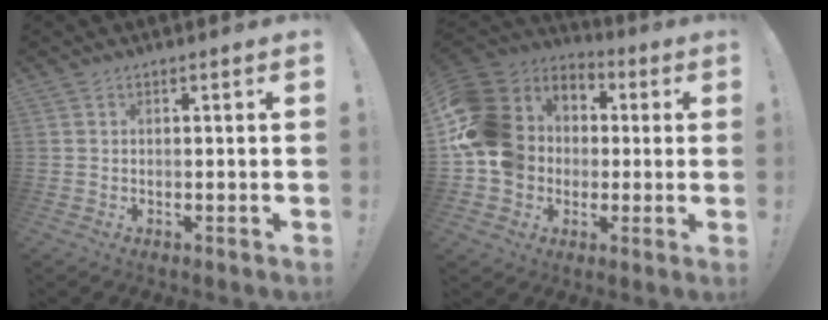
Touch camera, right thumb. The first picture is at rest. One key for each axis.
{"total": 17.6, "fx": 0.6, "fy": 15.7, "fz": 7.8, "tx": -0.135, "ty": 0.002, "tz": 0.037}